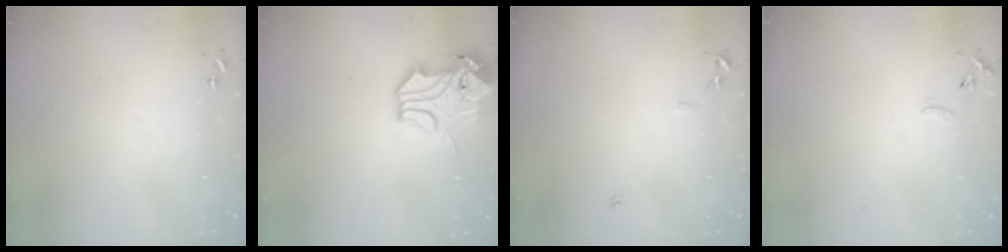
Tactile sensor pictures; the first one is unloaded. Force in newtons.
{"total": 13.7, "press": 13.5, "slide": 1.8}
{"total": 6.1, "press": 6.1, "slide": 0.7}
{"total": 6.9, "press": 6.9, "slide": 0.6}